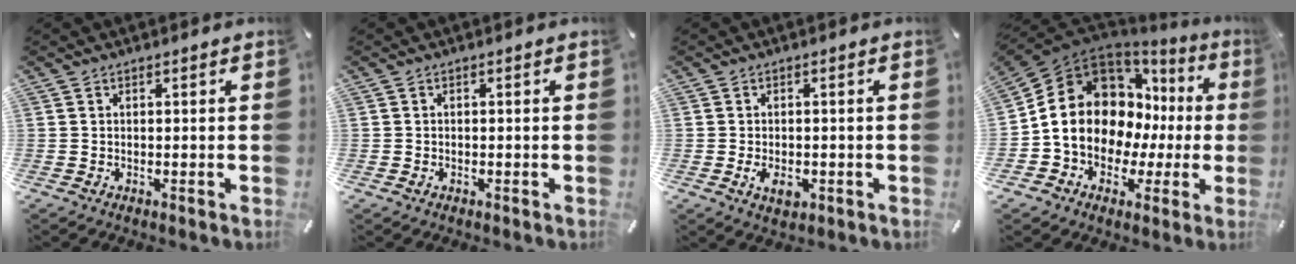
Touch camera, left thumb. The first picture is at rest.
{"total": 0.6, "force": [-0.3, 0.5, 0.1], "torque": [0.000, 0.004, -0.008]}
{"total": 3.8, "force": [-1.2, 2.3, 2.8], "torque": [-0.060, -0.006, -0.025]}
{"total": 15.3, "force": [1.3, 12.9, 8.2], "torque": [-0.146, -0.020, 0.028]}